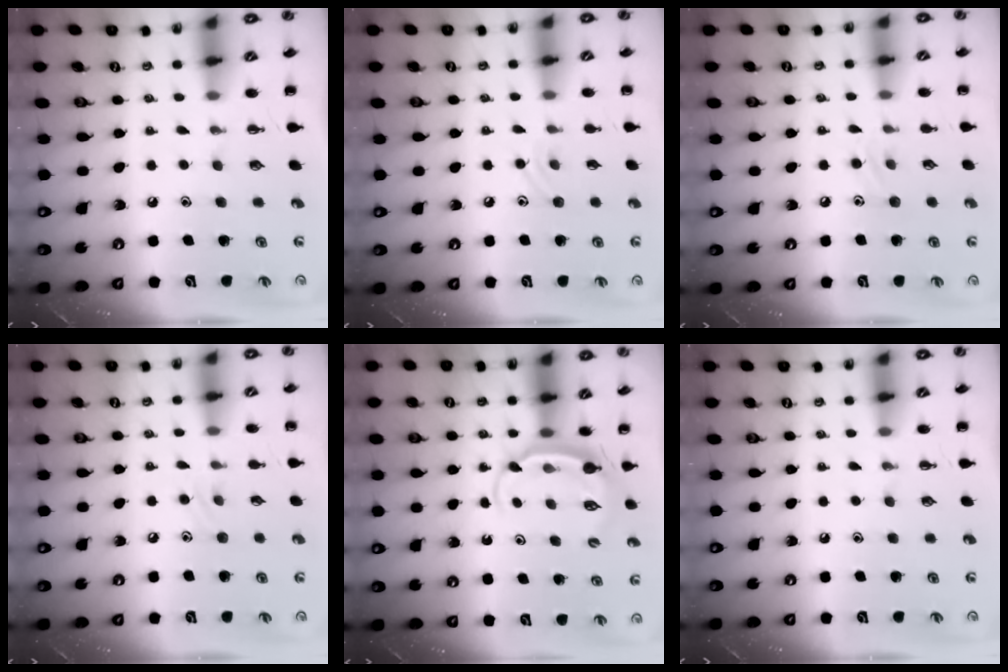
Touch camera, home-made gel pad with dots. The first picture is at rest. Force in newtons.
{"total": 7.7, "press": 7.4, "slide": 2.2}
{"total": 7.6, "press": 7.4, "slide": 1.8}
{"total": 6.2, "press": 5.9, "slide": 1.8}
{"total": 6.5, "press": 6.4, "slide": 0.7}
{"total": 0.0}